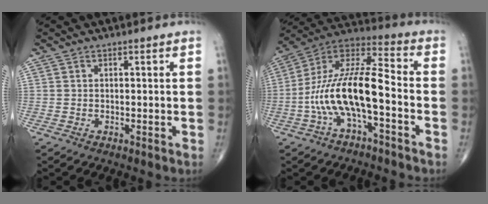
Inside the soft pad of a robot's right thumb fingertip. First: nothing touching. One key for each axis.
{"total": 15.8, "fx": -4.4, "fy": 5.2, "fz": 14.3, "tx": -0.282, "ty": 0.062, "tz": -0.085}